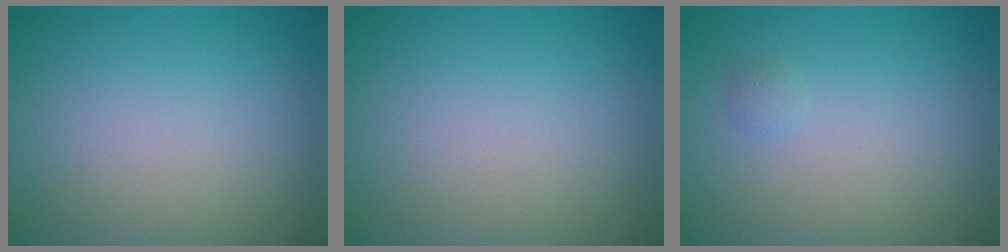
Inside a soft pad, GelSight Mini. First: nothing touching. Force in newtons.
{"total": 0.0}
{"total": 0.6, "press": 0.6, "slide": 0.0}